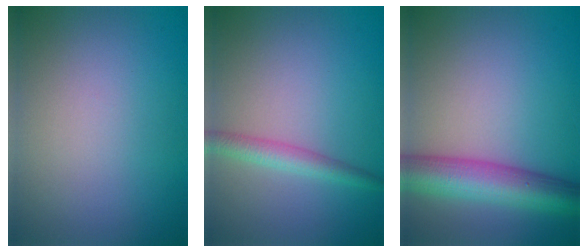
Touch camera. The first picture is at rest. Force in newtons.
{"total": 2.4, "press": 2.4, "slide": 0.1}
{"total": 7.4, "press": 7.4, "slide": 0.3}